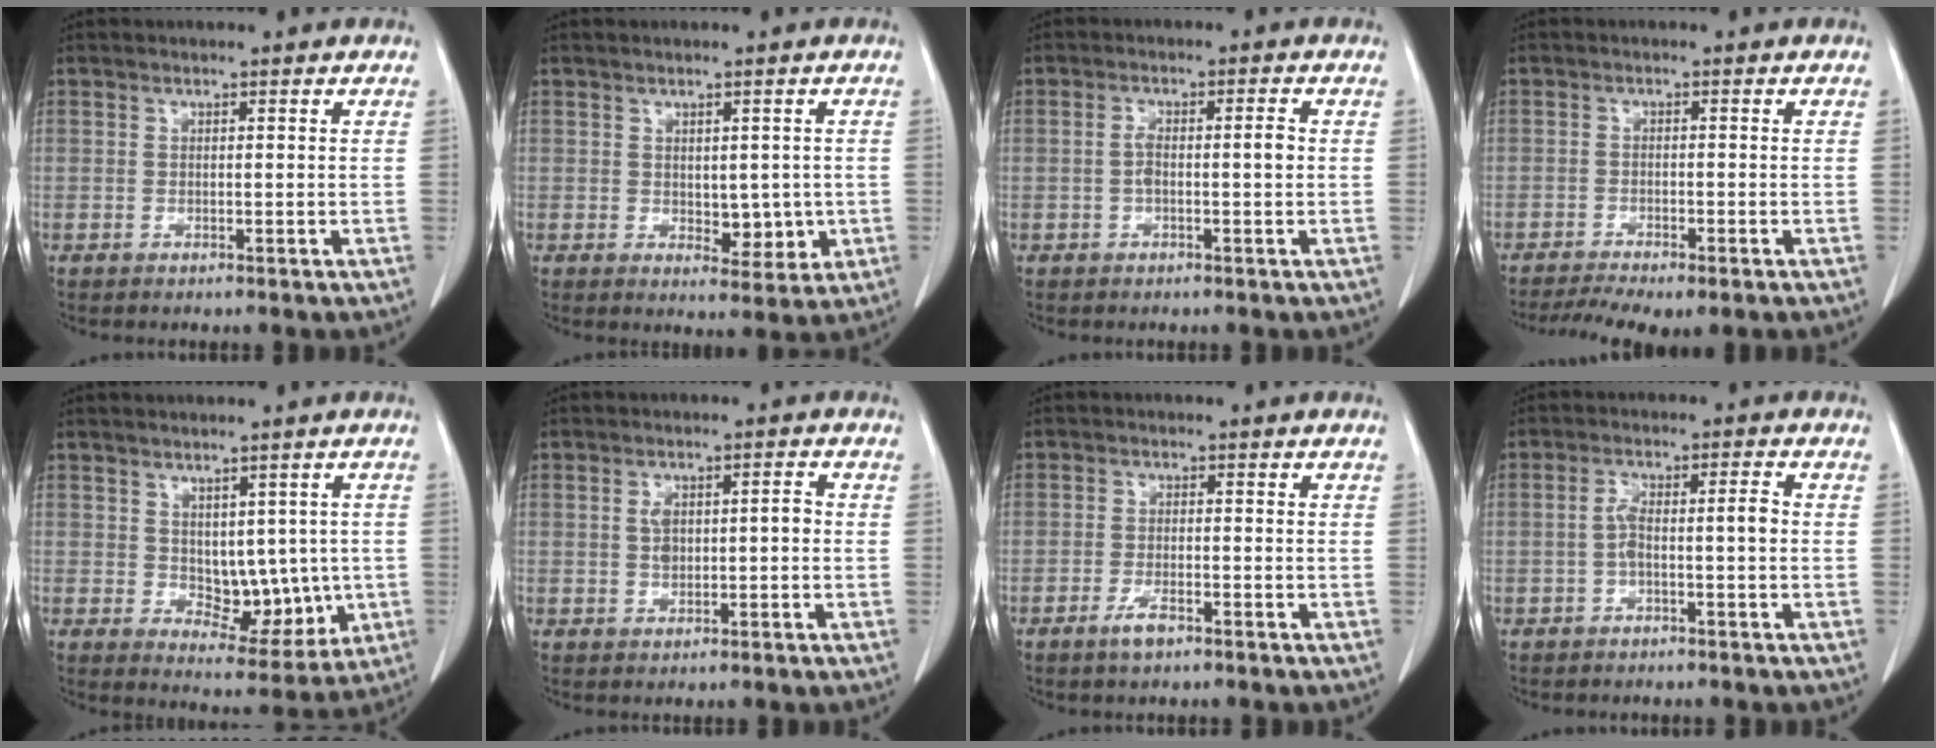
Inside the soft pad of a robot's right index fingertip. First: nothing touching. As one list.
[{"total": 4.7, "force": [-0.3, 2.6, 3.9], "torque": [-0.044, -0.007, 0.006]}, {"total": 3.7, "force": [-0.3, 0.8, 3.6], "torque": [-0.065, 0.012, -0.005]}, {"total": 7.8, "force": [-5.9, 1.7, 4.7], "torque": [-0.078, -0.006, -0.091]}, {"total": 8.1, "force": [0.0, 4.9, 6.5], "torque": [-0.071, -0.002, 0.020]}, {"total": 4.2, "force": [0.0, 1.8, 3.8], "torque": [-0.073, 0.013, 0.002]}, {"total": 2.8, "force": [-1.9, 0.7, 1.9], "torque": [-0.044, -0.001, -0.033]}, {"total": 4.5, "force": [-0.8, 0.8, 4.4], "torque": [-0.082, 0.021, -0.011]}]